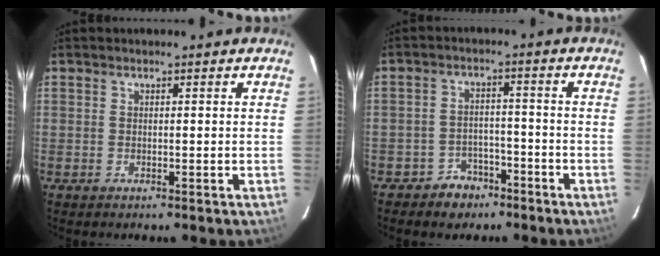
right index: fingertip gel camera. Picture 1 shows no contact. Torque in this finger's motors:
{"motor_torque": [0.50, -0.46, -0.03, -0.03]}